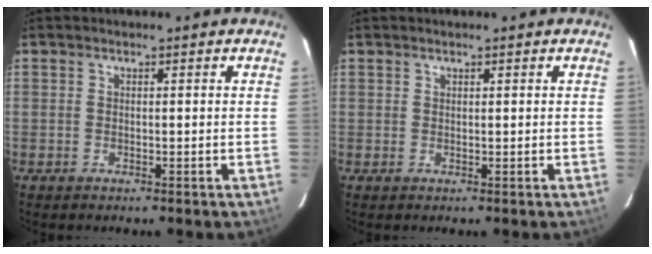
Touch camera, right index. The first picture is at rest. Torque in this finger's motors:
{"motor_torque": [-0.49, 0.33, -0.77, -0.21]}